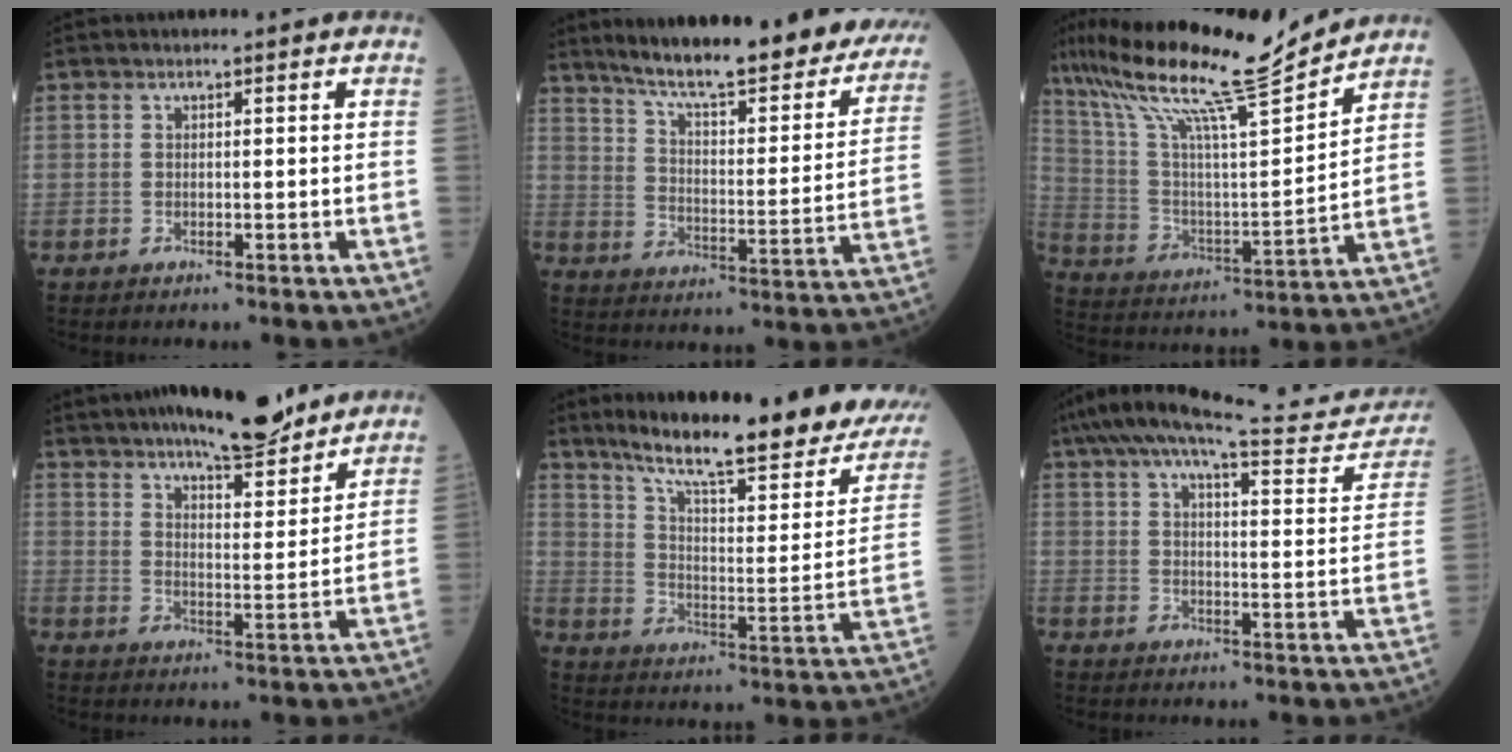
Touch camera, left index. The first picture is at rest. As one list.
[{"total": 27.7, "force": [23.4, 4.6, 14.1], "torque": [-0.202, -0.064, 0.298]}, {"total": 19.2, "force": [16.1, -0.2, 10.6], "torque": [-0.196, -0.004, 0.279]}, {"total": 13.1, "force": [11.1, 2.1, 6.7], "torque": [-0.101, -0.008, 0.164]}, {"total": 27.1, "force": [20.6, 3.6, 17.1], "torque": [-0.254, -0.048, 0.276]}, {"total": 22.0, "force": [19.7, 3.3, 9.2], "torque": [-0.138, -0.022, 0.244]}]